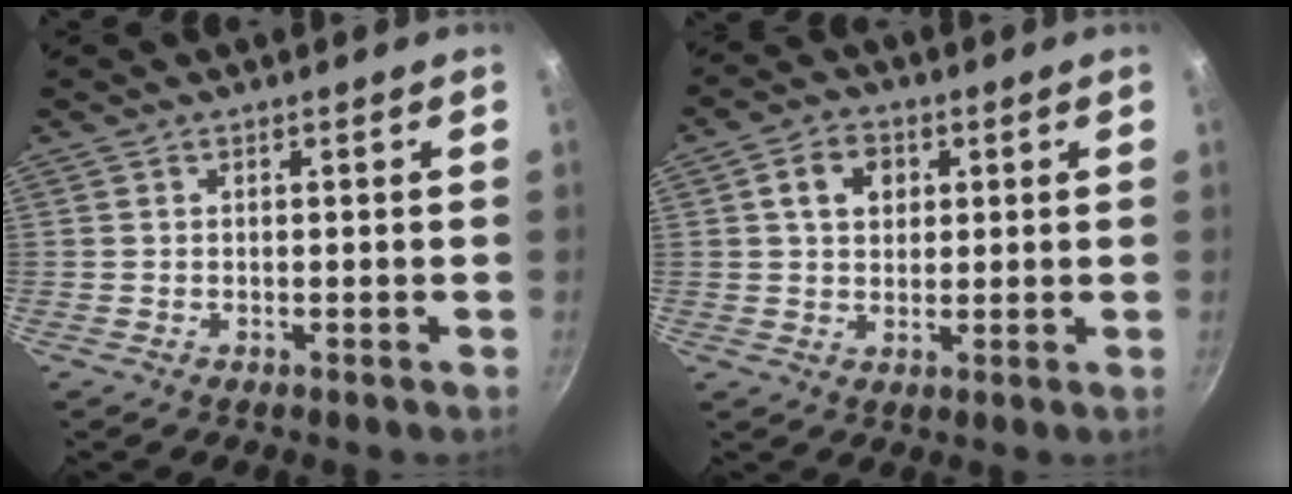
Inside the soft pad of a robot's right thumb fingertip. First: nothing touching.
{"total": 6.5, "force": [1.9, 5.0, 3.6], "torque": [-0.039, 0.004, 0.027]}